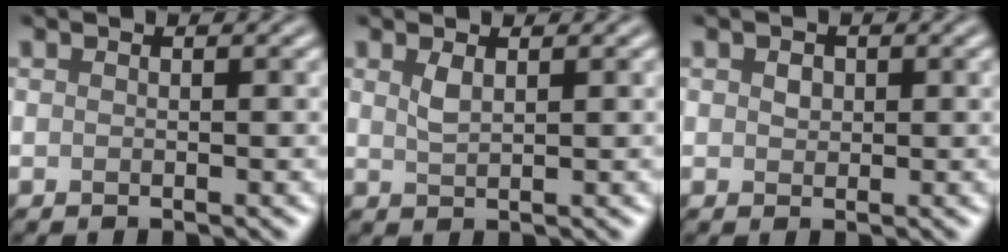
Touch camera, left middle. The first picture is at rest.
{"total": 1.3, "force": [0.7, 0.4, 1.0], "torque": [-0.025, 0.000, 0.016]}
{"total": 1.1, "force": [0.3, 0.9, 0.5], "torque": [-0.010, 0.000, 0.003]}